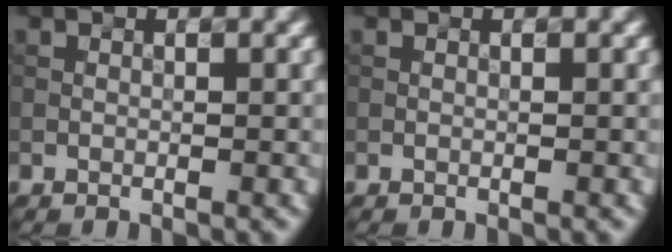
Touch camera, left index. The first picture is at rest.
{"total": 0.0}